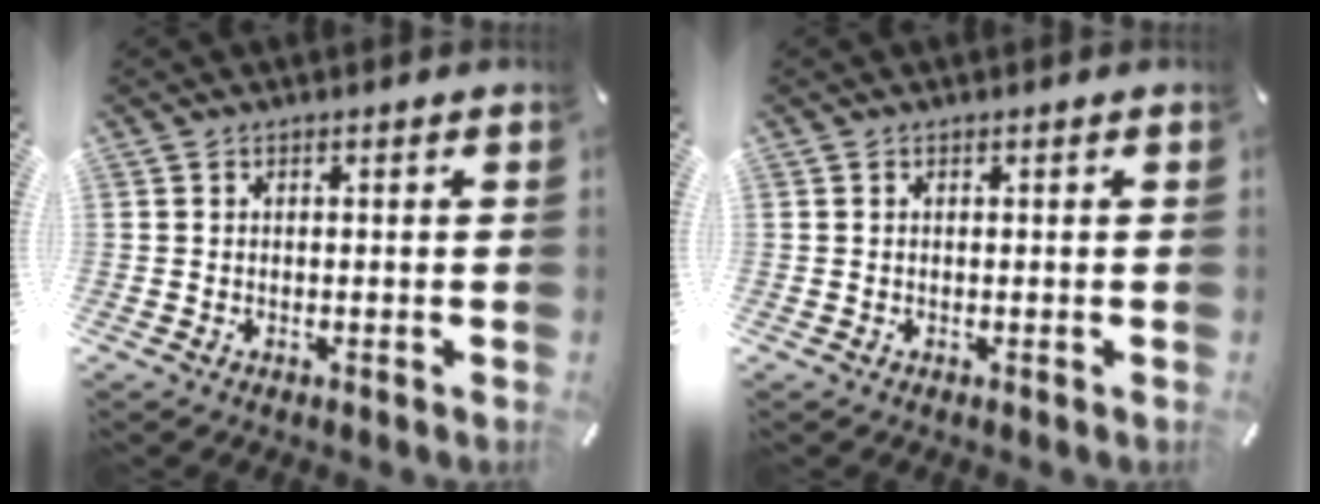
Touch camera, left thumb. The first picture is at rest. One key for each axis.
{"total": 0.0}